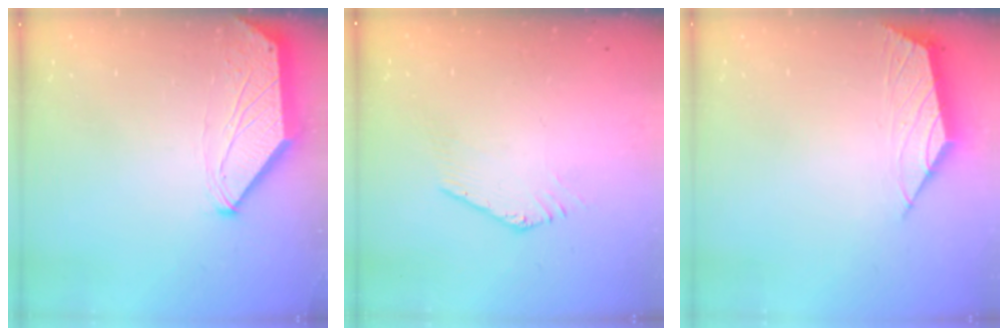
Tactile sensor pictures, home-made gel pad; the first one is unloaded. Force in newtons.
{"total": 1.5, "press": 1.5, "slide": 0.4}
{"total": 2.2, "press": 2.2, "slide": 0.5}